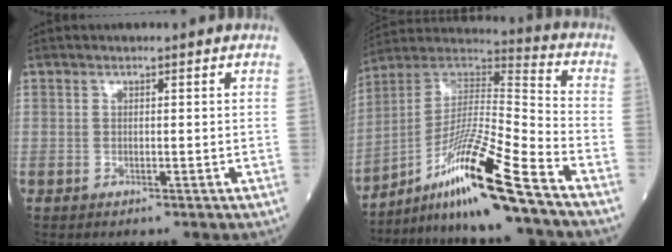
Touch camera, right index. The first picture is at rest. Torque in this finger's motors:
{"motor_torque": [1.12, -1.02, 0.34, 0.21]}